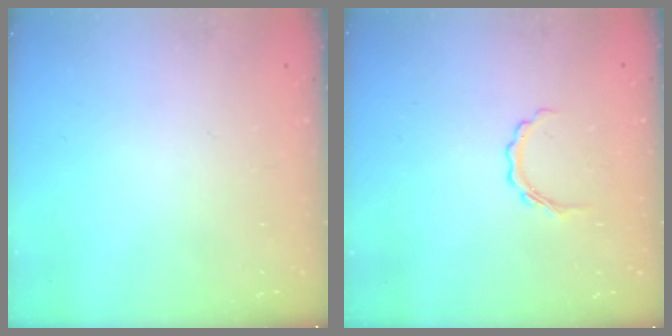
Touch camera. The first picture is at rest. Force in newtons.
{"total": 4.4, "press": 4.4, "slide": 0.7}